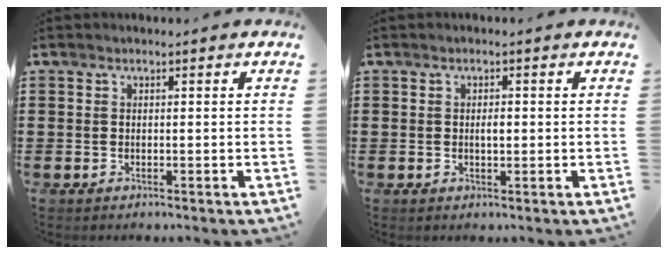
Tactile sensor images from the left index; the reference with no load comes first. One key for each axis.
{"total": 1.4, "fx": 0.1, "fy": 0.5, "fz": 1.3, "tx": -0.028, "ty": 0.002, "tz": 0.000}